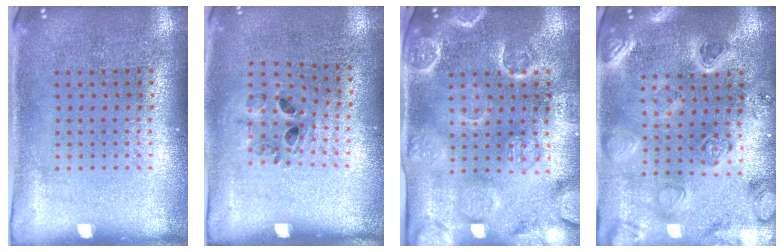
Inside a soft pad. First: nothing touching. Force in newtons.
{"total": 0.9, "press": 0.8, "slide": 0.2}
{"total": 3.9, "press": 3.7, "slide": 1.3}
{"total": 2.2, "press": 2.2, "slide": 0.2}